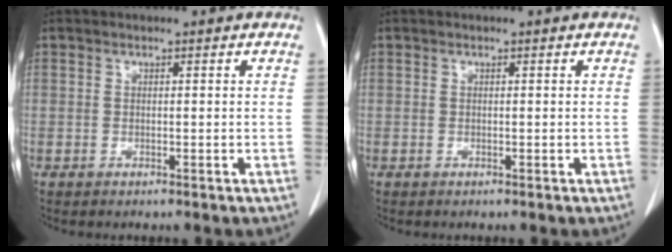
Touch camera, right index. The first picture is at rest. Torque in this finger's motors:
{"motor_torque": [0.01, 0.00, 0.00, 0.00]}